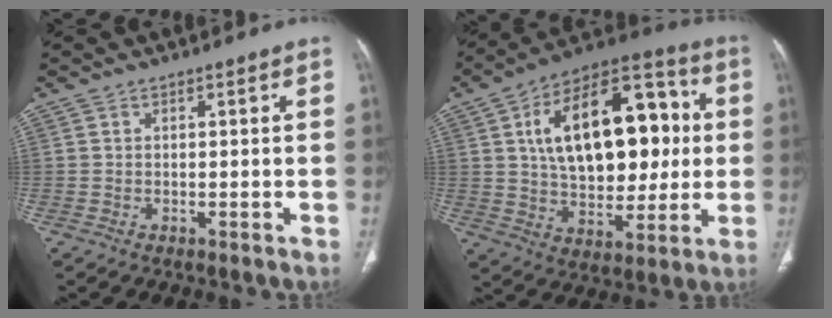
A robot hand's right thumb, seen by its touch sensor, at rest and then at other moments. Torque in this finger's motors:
{"motor_torque": [-1.11, 3.04, 1.49, 0.78, 0.40]}